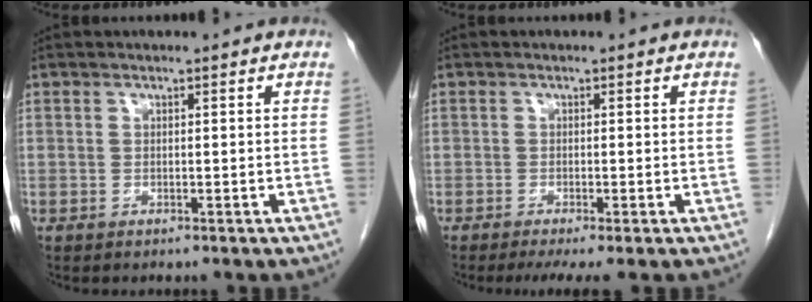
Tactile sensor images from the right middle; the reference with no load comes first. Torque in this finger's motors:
{"motor_torque": [0.51, -0.25, 0.16, 0.03]}